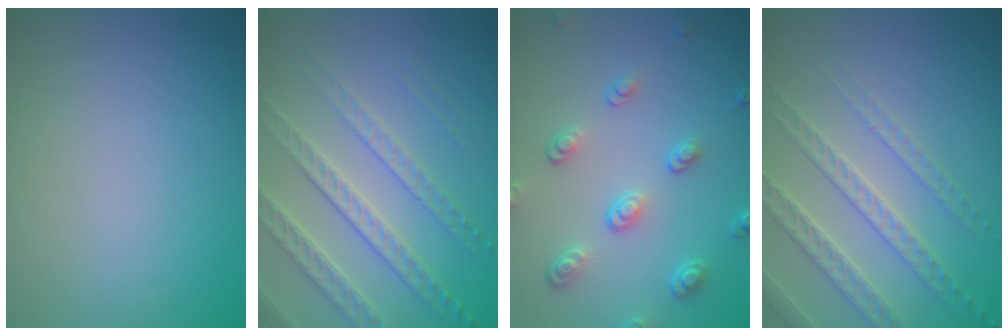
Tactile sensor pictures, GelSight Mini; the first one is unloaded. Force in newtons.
{"total": 4.7, "press": 4.0, "slide": 2.5}
{"total": 3.9, "press": 3.0, "slide": 2.5}
{"total": 3.8, "press": 3.6, "slide": 1.0}